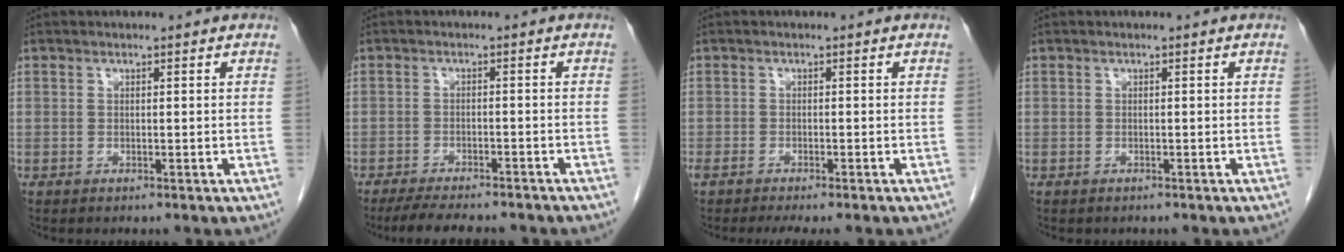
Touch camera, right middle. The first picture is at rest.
{"total": 10.4, "force": [-9.1, 1.9, 4.7], "torque": [-0.069, -0.011, -0.127]}
{"total": 6.0, "force": [-5.0, 0.8, 3.1], "torque": [-0.040, -0.007, -0.073]}
{"total": 0.6, "force": [-0.5, 0.3, 0.1], "torque": [-0.011, 0.001, -0.008]}